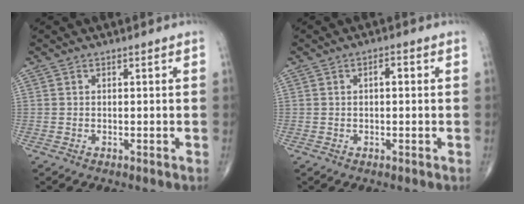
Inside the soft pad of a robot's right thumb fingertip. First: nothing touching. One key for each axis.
{"total": 1.9, "fx": 0.3, "fy": 0.9, "fz": 1.7, "tx": -0.017, "ty": 0.004, "tz": -0.001}